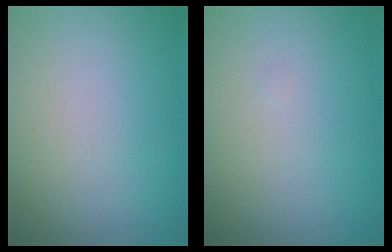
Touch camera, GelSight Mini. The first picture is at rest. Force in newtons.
{"total": 0.0}